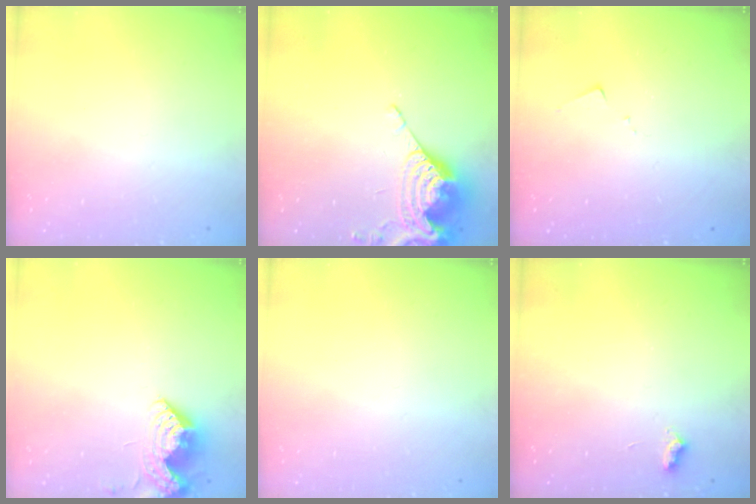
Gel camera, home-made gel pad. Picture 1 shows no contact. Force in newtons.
{"total": 10.6, "press": 10.6, "slide": 0.6}
{"total": 4.5, "press": 4.5, "slide": 0.2}
{"total": 8.3, "press": 8.3, "slide": 0.6}
{"total": 0.0}
{"total": 2.7, "press": 2.7, "slide": 0.4}